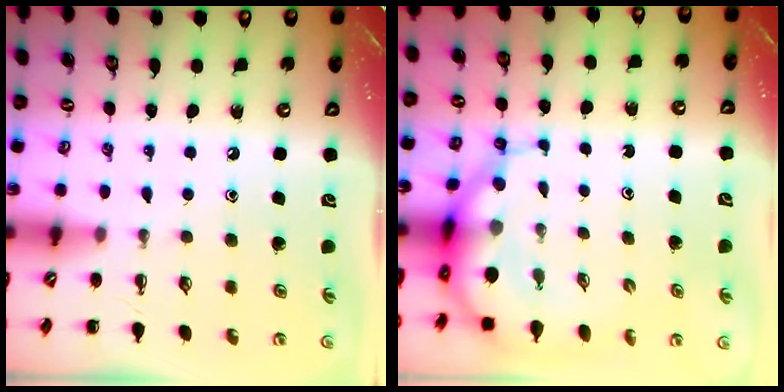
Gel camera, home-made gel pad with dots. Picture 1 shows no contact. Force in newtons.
{"total": 8.3, "press": 7.9, "slide": 2.3}